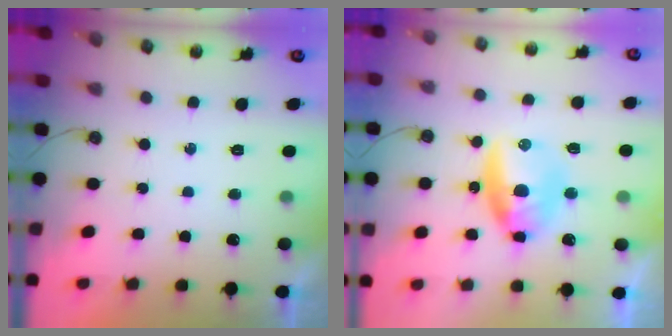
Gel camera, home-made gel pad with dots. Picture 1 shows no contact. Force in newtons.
{"total": 10.3, "press": 10.3, "slide": 0.8}